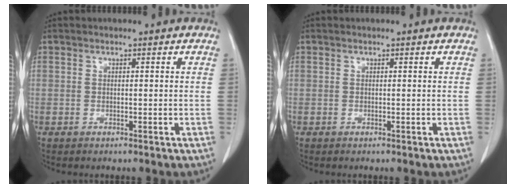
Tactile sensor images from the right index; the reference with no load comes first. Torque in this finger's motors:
{"motor_torque": [0.07, 0.14, -0.01, 0.00]}